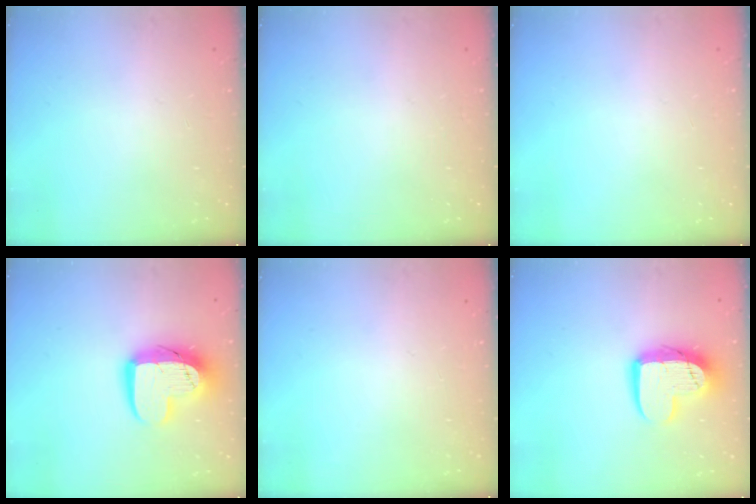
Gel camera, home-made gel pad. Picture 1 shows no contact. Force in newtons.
{"total": 0.0}
{"total": 0.0}
{"total": 14.3, "press": 14.3, "slide": 1.2}
{"total": 0.0}
{"total": 12.7, "press": 12.7, "slide": 1.0}